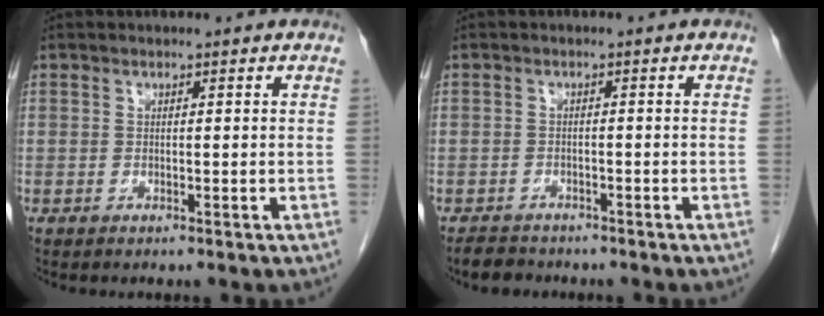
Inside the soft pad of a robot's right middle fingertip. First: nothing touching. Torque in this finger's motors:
{"motor_torque": [0.32, -0.17, -0.15, -0.07]}